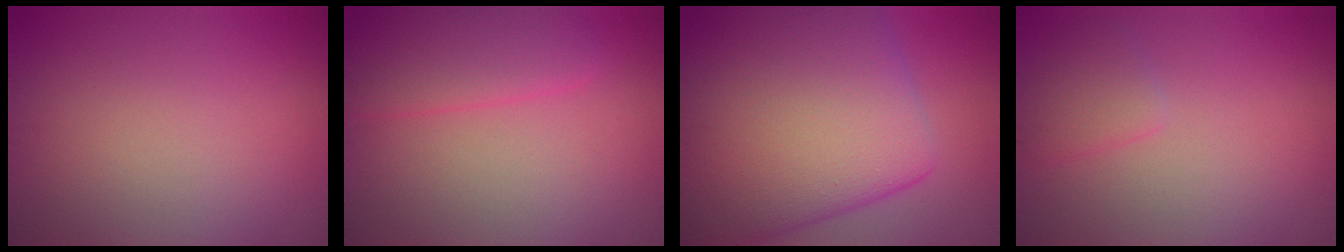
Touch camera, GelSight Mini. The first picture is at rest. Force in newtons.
{"total": 2.7, "press": 2.7, "slide": 0.0}
{"total": 16.5, "press": 16.5, "slide": 0.5}
{"total": 1.8, "press": 1.8, "slide": 0.2}